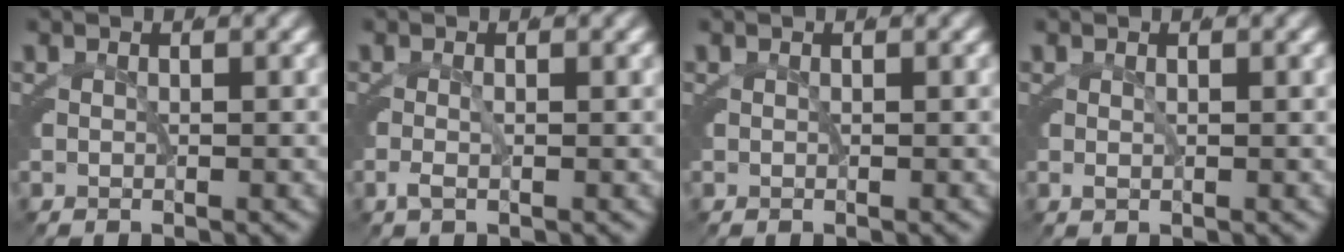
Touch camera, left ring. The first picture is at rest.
{"total": 1.2, "force": [-0.9, 0.4, 0.6], "torque": [-0.021, -0.013, -0.010]}
{"total": 0.0}
{"total": 0.0}